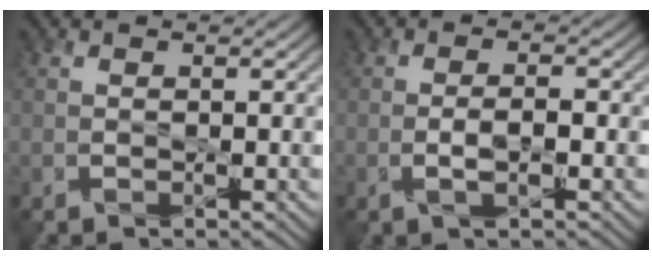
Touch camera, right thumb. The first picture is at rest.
{"total": 2.4, "force": [-1.0, 0.3, 2.2], "torque": [-0.032, 0.005, -0.018]}